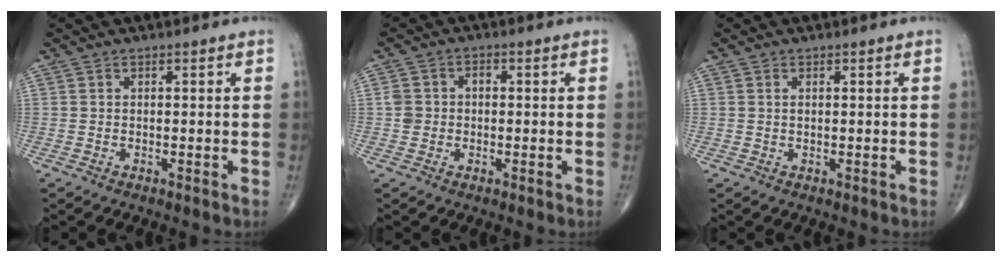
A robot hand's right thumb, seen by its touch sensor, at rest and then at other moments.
{"total": 3.4, "force": [-0.2, 3.0, 1.5], "torque": [-0.019, 0.015, -0.006]}
{"total": 0.5, "force": [0.2, 0.2, 0.4], "torque": [-0.008, 0.003, 0.005]}